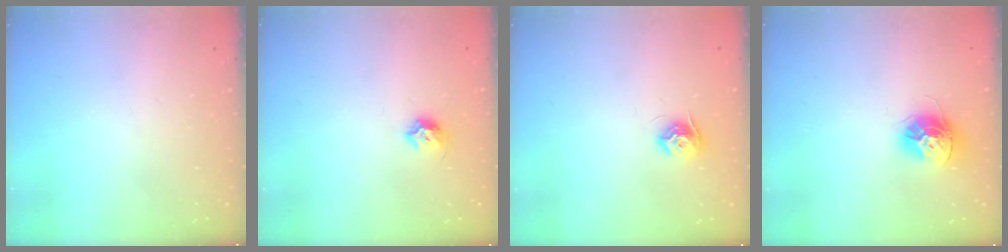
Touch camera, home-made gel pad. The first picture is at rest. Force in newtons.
{"total": 7.1, "press": 7.0, "slide": 0.8}
{"total": 8.7, "press": 8.7, "slide": 0.1}
{"total": 12.1, "press": 12.1, "slide": 0.5}